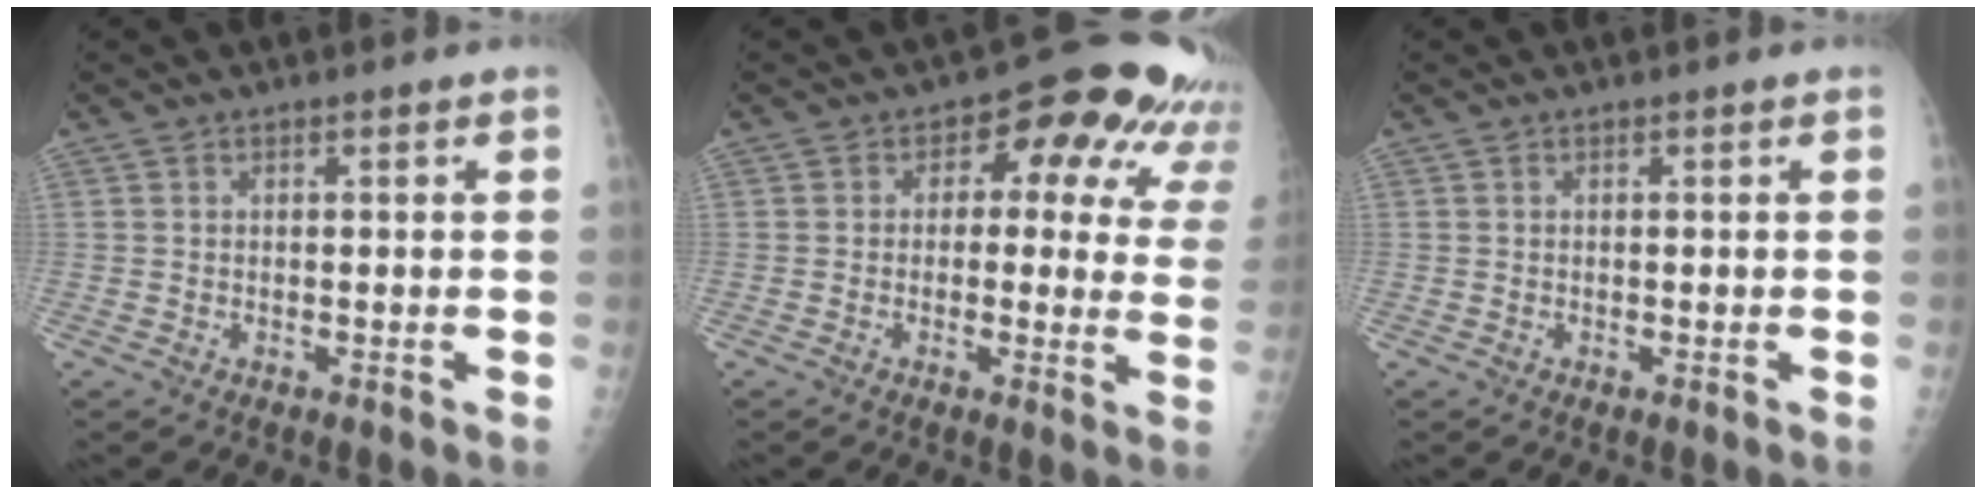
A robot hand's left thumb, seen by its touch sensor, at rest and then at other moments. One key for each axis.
{"total": 16.0, "fx": 6.5, "fy": 9.2, "fz": 11.4, "tx": -0.081, "ty": 0.001, "tz": 0.057}
{"total": 0.0}